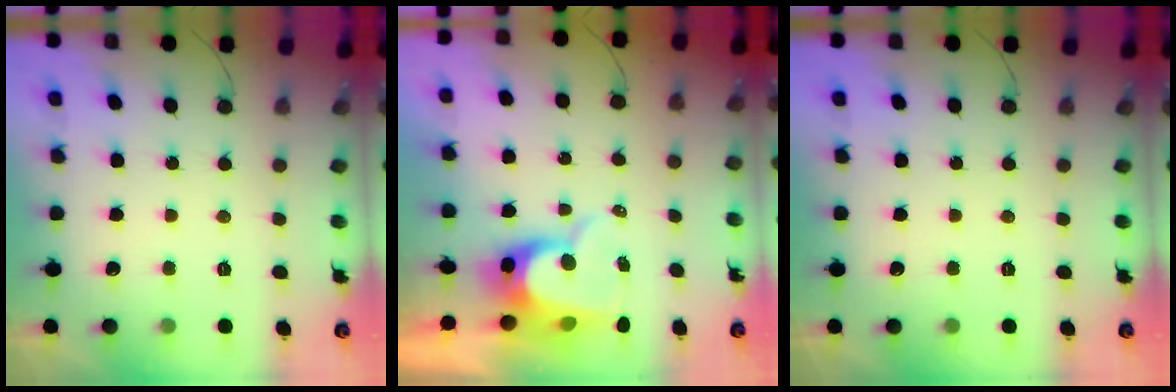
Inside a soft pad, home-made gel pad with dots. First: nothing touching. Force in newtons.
{"total": 10.5, "press": 10.4, "slide": 0.8}
{"total": 0.0}